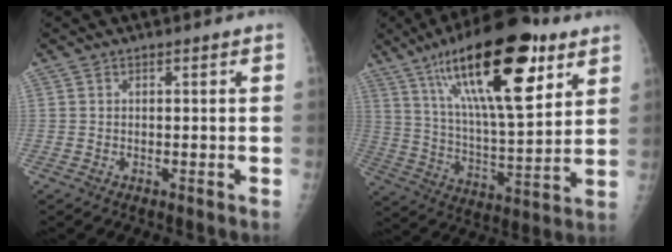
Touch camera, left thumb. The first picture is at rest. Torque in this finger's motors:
{"motor_torque": [2.44, 2.11, 1.92, -0.85, 0.64]}